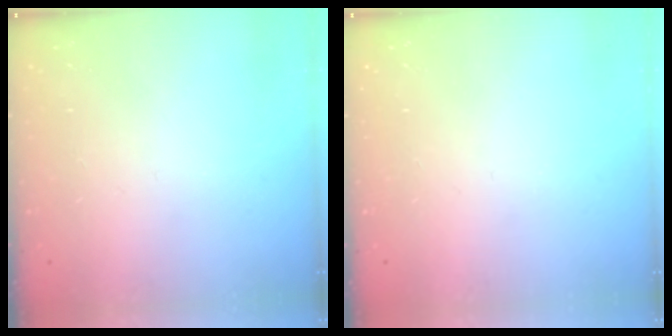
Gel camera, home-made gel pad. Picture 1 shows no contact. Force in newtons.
{"total": 0.0}